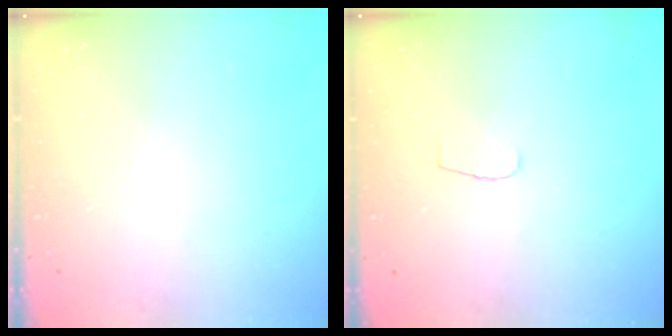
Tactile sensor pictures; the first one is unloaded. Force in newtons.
{"total": 3.5, "press": 3.5, "slide": 0.4}